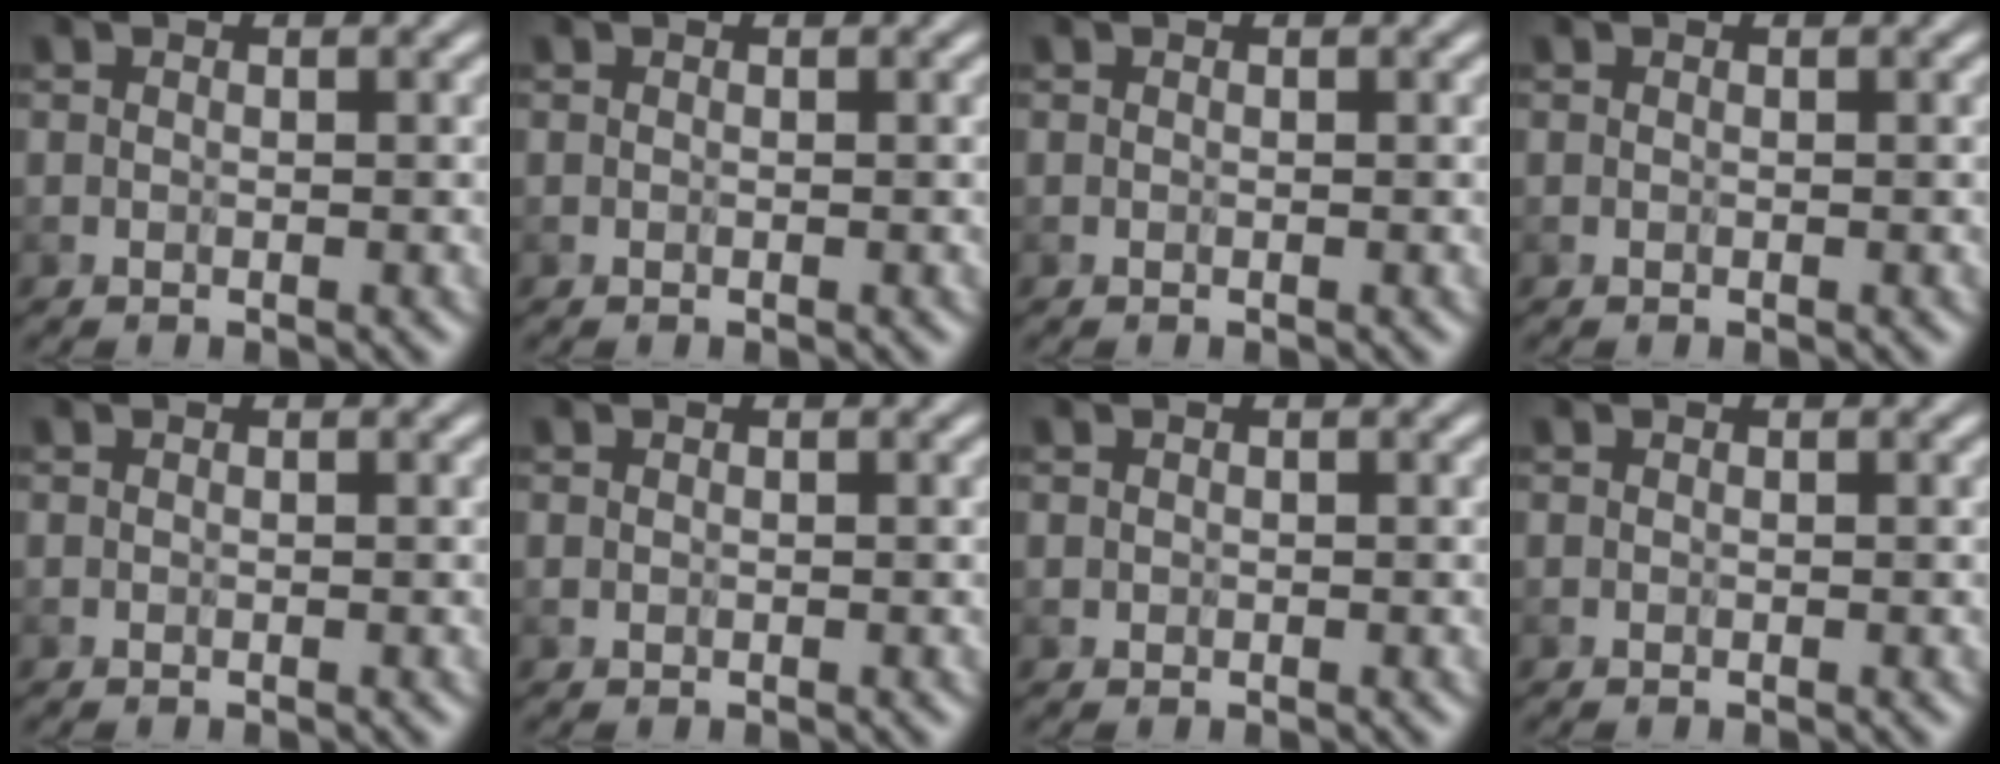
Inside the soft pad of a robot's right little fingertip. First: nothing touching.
{"total": 0.0}
{"total": 0.0}
{"total": 0.0}
{"total": 0.0}
{"total": 0.5, "force": [0.5, 0.2, -0.1], "torque": [0.005, -0.001, 0.010]}
{"total": 0.6, "force": [0.3, 0.3, -0.4], "torque": [0.009, 0.001, 0.006]}
{"total": 0.0}